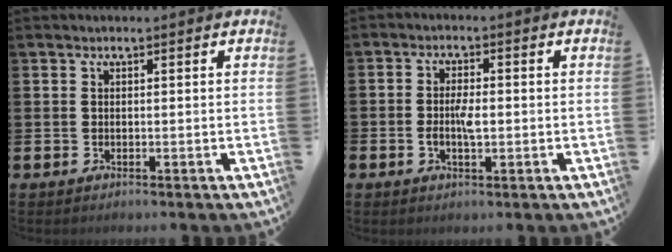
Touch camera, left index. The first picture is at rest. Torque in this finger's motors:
{"motor_torque": [0.78, 0.87, 0.17, 0.19]}